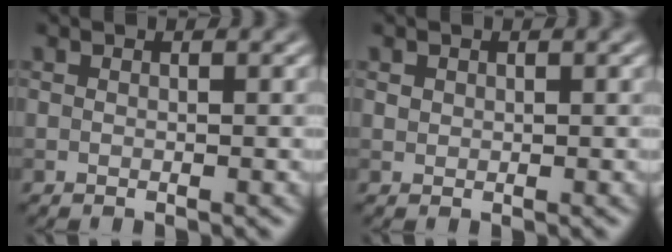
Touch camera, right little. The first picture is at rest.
{"total": 0.6, "force": [0.3, 0.5, 0.1], "torque": [0.000, -0.003, 0.008]}